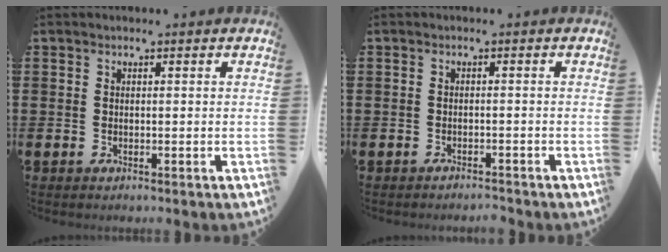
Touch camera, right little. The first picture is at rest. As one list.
[{"total": 1.1, "force": [-1.1, 0.0, 0.1], "torque": [-0.004, 0.001, -0.023]}]